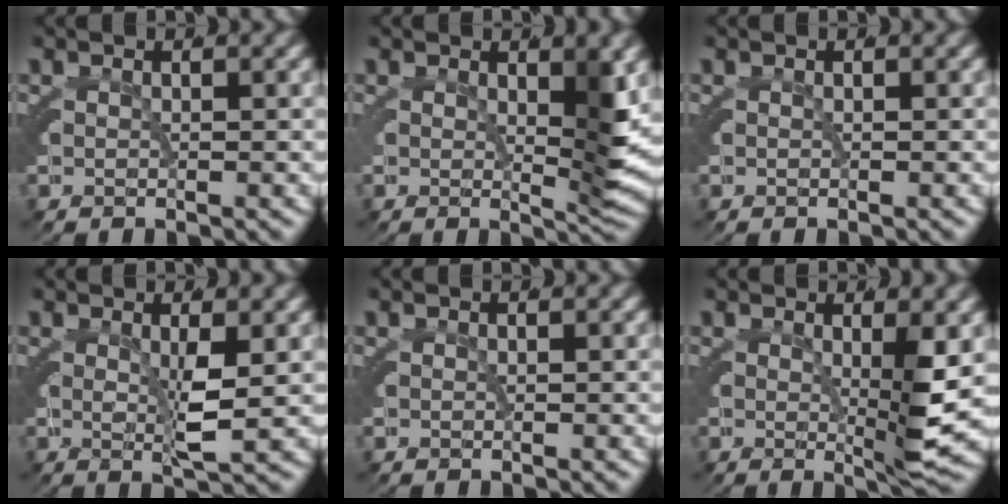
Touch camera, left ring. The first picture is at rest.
{"total": 3.0, "force": [0.3, 0.1, 3.0], "torque": [-0.030, -0.011, 0.008]}
{"total": 0.0}
{"total": 1.8, "force": [0.0, -1.1, 1.5], "torque": [-0.019, -0.008, 0.004]}
{"total": 0.0}
{"total": 3.3, "force": [-0.1, -1.0, 3.2], "torque": [-0.039, -0.010, 0.000]}